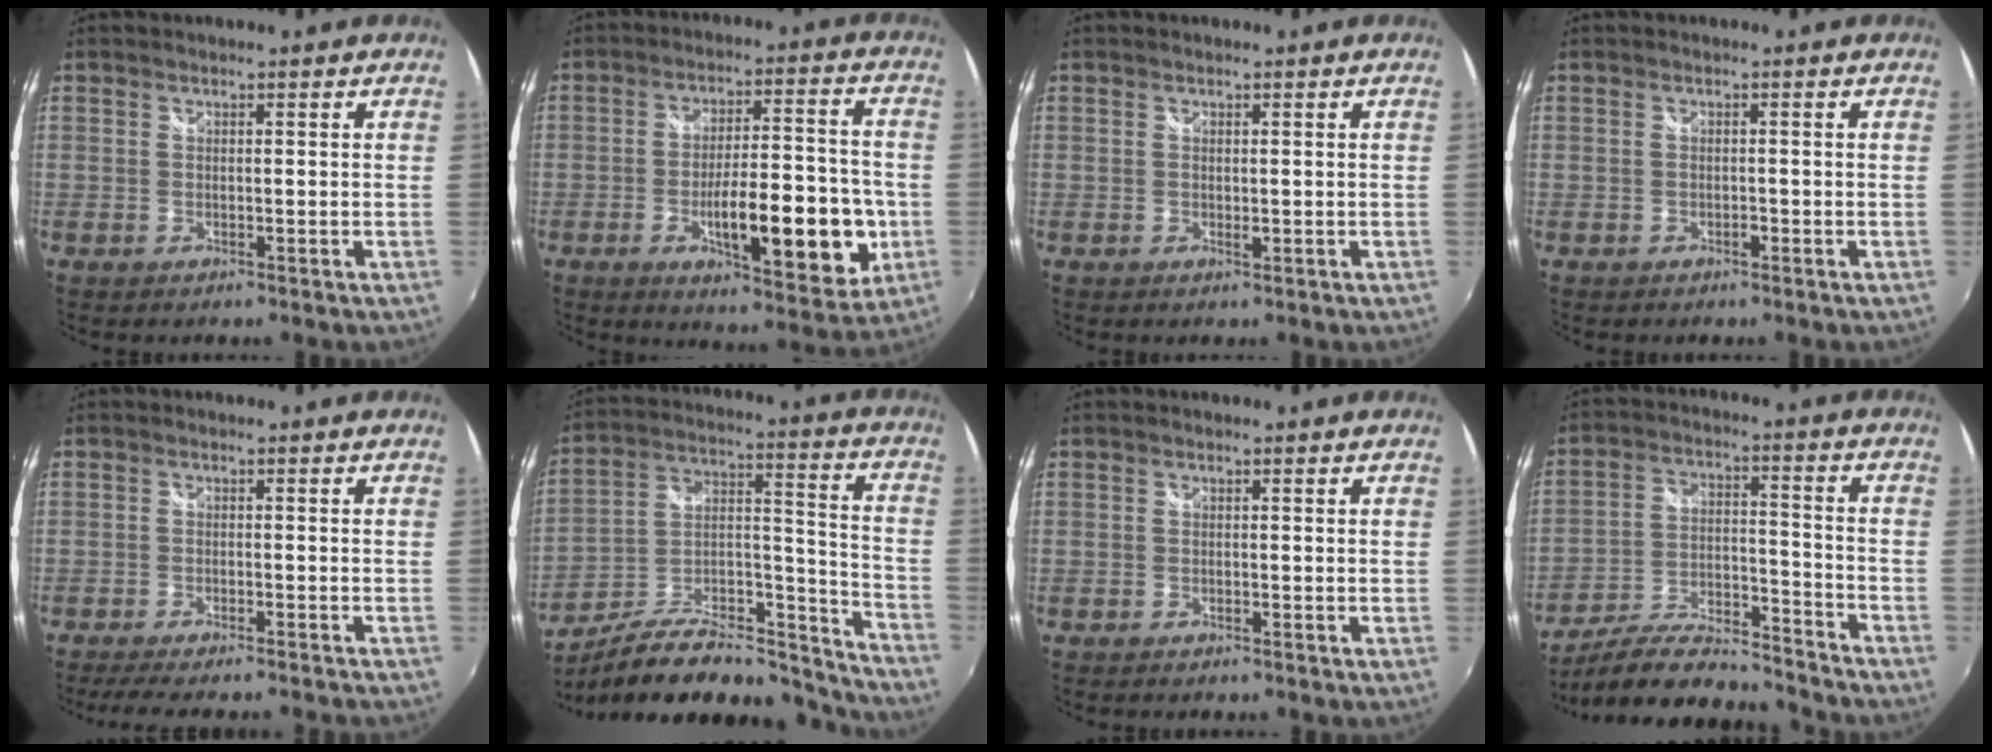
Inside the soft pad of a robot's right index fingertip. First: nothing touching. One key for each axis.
{"total": 17.3, "fx": -4.8, "fy": 5.4, "fz": 15.7, "tx": -0.247, "ty": -0.010, "tz": -0.062}
{"total": 1.0, "fx": 0.0, "fy": 0.3, "fz": 0.9, "tx": -0.015, "ty": -0.001, "tz": -0.001}
{"total": 0.8, "fx": -0.5, "fy": 0.5, "fz": 0.6, "tx": -0.010, "ty": 0.001, "tz": -0.007}
{"total": 10.7, "fx": -9.4, "fy": 1.1, "fz": 4.9, "tx": -0.106, "ty": -0.020, "tz": -0.139}
{"total": 22.8, "fx": -17.8, "fy": 7.3, "fz": 12.2, "tx": -0.189, "ty": 0.012, "tz": -0.275}
{"total": 1.4, "fx": -1.3, "fy": 0.4, "fz": 0.4, "tx": -0.016, "ty": -0.007, "tz": -0.024}
{"total": 19.2, "fx": -16.8, "fy": 4.0, "fz": 8.4, "tx": -0.156, "ty": -0.017, "tz": -0.259}